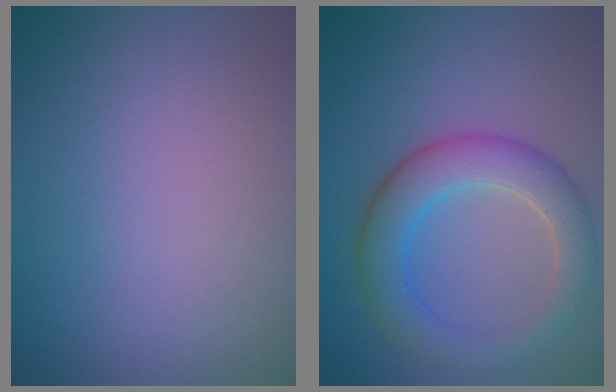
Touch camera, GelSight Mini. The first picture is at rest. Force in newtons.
{"total": 5.4, "press": 5.4, "slide": 0.3}